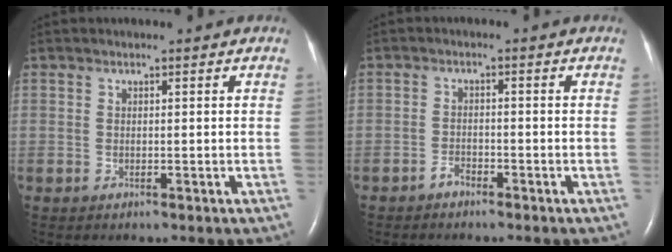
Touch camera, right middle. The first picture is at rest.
{"total": 1.6, "force": [-1.4, 0.6, 0.5], "torque": [-0.011, 0.001, -0.024]}